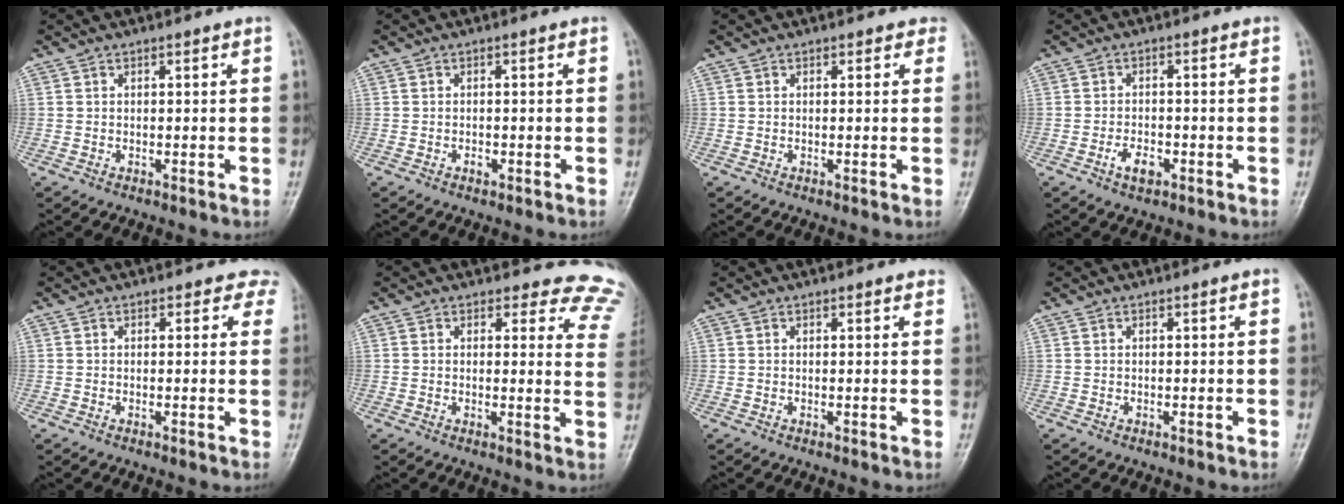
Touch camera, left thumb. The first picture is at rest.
{"total": 0.9, "force": [-0.4, 0.6, 0.5], "torque": [-0.006, 0.001, -0.007]}
{"total": 1.4, "force": [0.8, 1.0, 0.5], "torque": [0.015, -0.001, 0.003]}
{"total": 3.5, "force": [-1.7, 2.0, 2.4], "torque": [-0.038, 0.006, -0.030]}
{"total": 3.1, "force": [2.3, 2.0, 0.3], "torque": [0.030, -0.009, 0.002]}
{"total": 12.5, "force": [11.5, 4.7, 1.1], "torque": [0.051, -0.089, 0.081]}
{"total": 1.4, "force": [1.2, 0.6, 0.5], "torque": [0.006, -0.001, 0.007]}
{"total": 0.0}